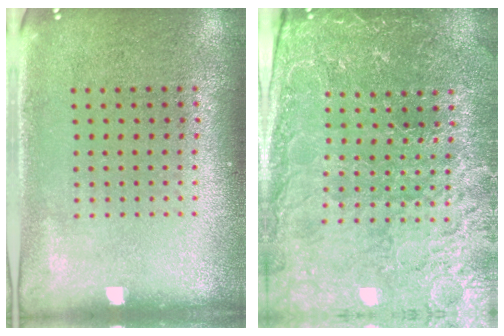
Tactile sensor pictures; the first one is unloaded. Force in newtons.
{"total": 4.0, "press": 3.9, "slide": 0.9}